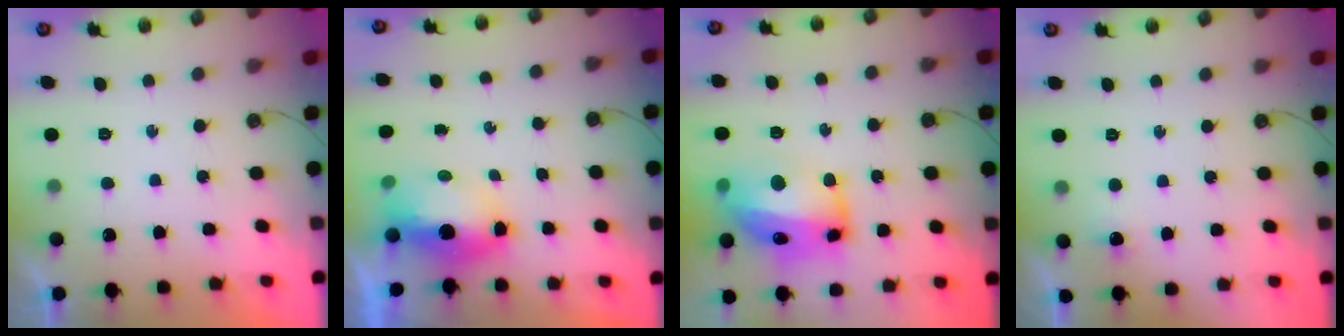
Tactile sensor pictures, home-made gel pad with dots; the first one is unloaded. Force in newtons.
{"total": 7.0, "press": 6.9, "slide": 1.3}
{"total": 16.5, "press": 16.4, "slide": 1.6}
{"total": 3.0, "press": 2.8, "slide": 1.0}